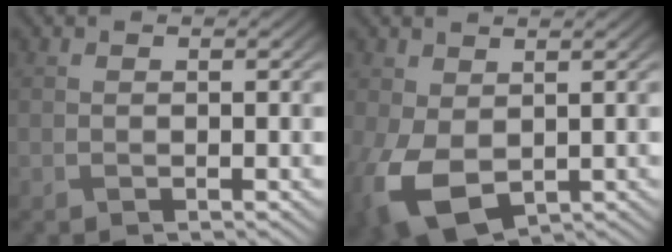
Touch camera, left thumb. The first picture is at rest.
{"total": 8.0, "force": [-1.2, 5.3, 5.9], "torque": [-0.168, -0.020, -0.013]}